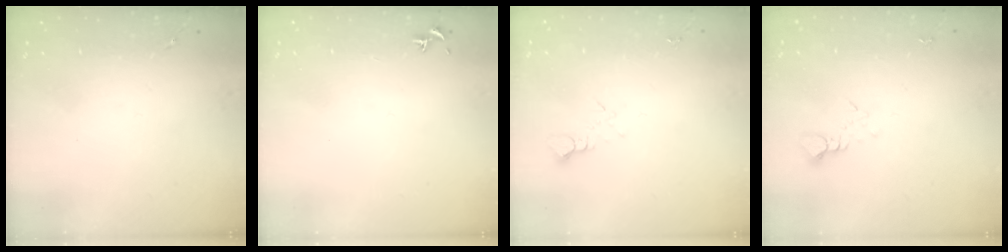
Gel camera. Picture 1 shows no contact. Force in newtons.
{"total": 0.7, "press": 0.6, "slide": 0.5}
{"total": 2.7, "press": 2.7, "slide": 0.2}
{"total": 3.9, "press": 3.9, "slide": 0.3}